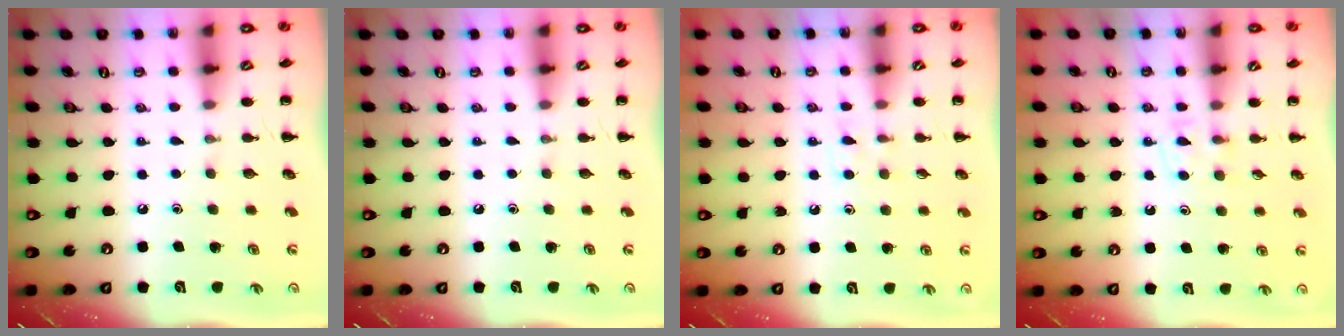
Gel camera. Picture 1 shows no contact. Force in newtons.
{"total": 0.0}
{"total": 4.2, "press": 3.9, "slide": 1.6}
{"total": 3.5, "press": 3.2, "slide": 1.4}